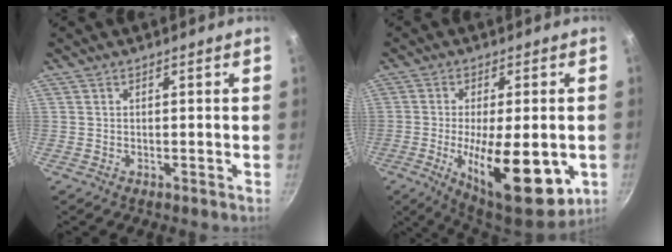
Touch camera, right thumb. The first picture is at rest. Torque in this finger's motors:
{"motor_torque": [-0.18, 1.25, 1.94, -0.37, 0.39]}